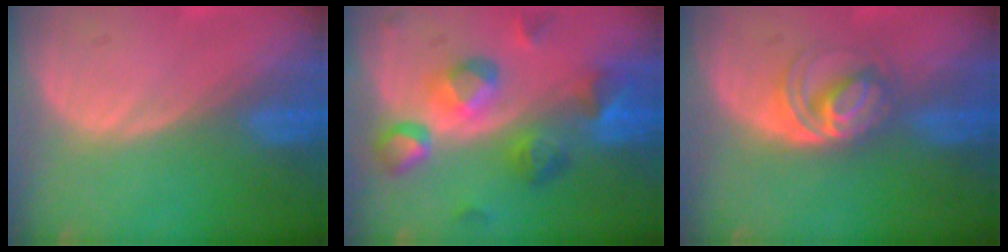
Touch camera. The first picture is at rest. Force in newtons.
{"total": 9.2, "press": 8.6, "slide": 3.3}
{"total": 5.4, "press": 5.3, "slide": 1.1}